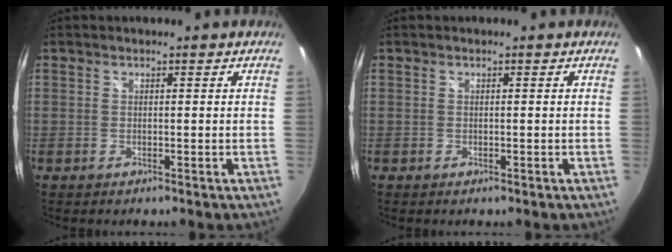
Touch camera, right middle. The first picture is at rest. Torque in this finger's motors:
{"motor_torque": [-0.10, -0.09, 0.04, 0.00]}